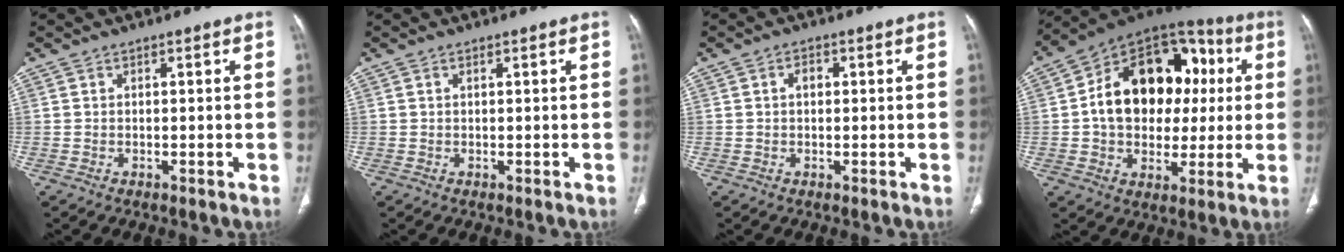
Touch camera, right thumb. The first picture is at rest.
{"total": 0.0}
{"total": 1.8, "force": [0.3, 1.3, 1.3], "torque": [-0.020, 0.009, 0.004]}
{"total": 22.9, "force": [2.3, 16.3, 15.9], "torque": [-0.212, 0.034, 0.040]}